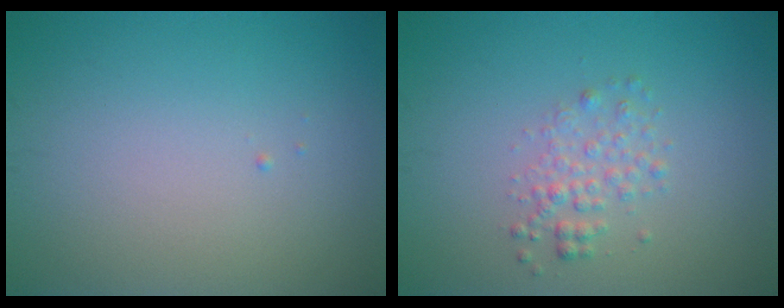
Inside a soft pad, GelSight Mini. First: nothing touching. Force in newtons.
{"total": 1.9, "press": 1.9, "slide": 0.1}